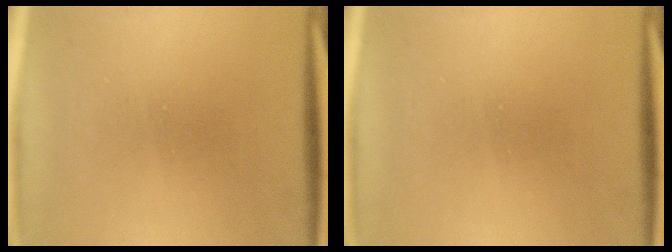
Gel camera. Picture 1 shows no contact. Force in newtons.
{"total": 0.0}